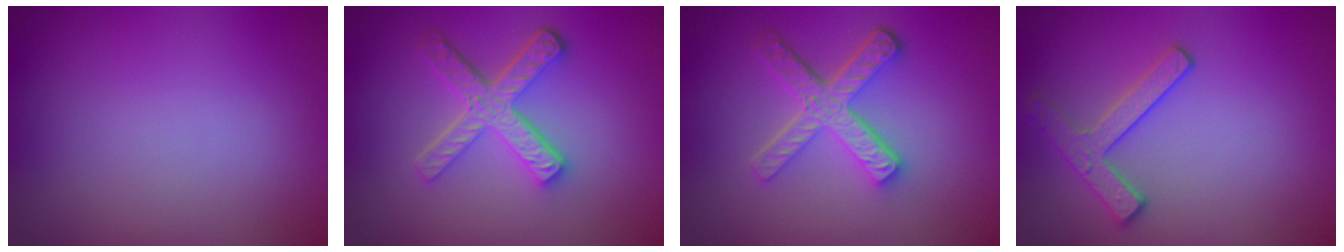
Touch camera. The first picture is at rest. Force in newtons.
{"total": 4.9, "press": 3.6, "slide": 3.3}
{"total": 4.9, "press": 3.6, "slide": 3.3}
{"total": 2.5, "press": 2.3, "slide": 0.9}